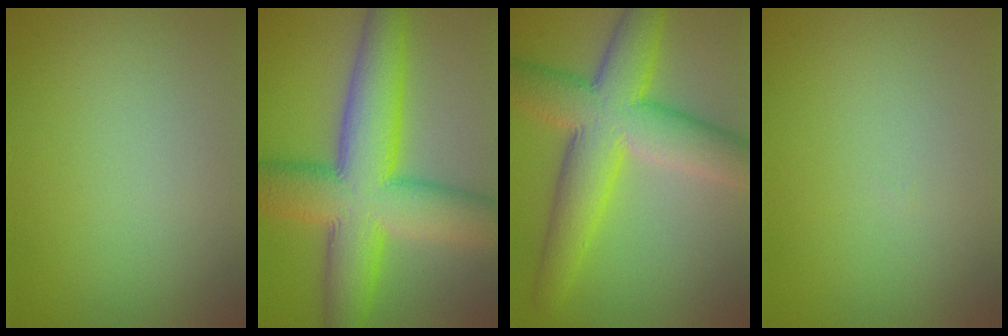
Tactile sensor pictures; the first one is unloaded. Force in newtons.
{"total": 12.3, "press": 12.3, "slide": 0.5}
{"total": 9.7, "press": 9.7, "slide": 0.3}
{"total": 0.0}